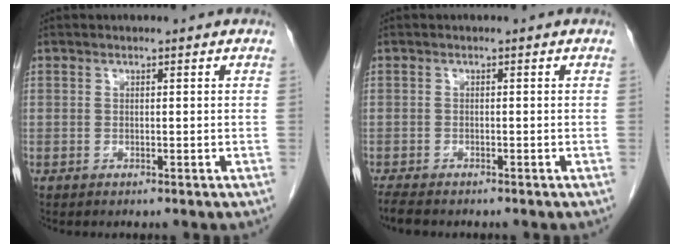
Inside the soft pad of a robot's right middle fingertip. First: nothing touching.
{"total": 3.2, "force": [-2.7, 0.8, 1.5], "torque": [-0.030, -0.009, -0.040]}